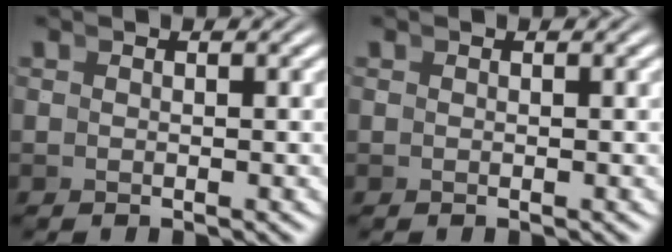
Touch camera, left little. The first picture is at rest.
{"total": 0.0}